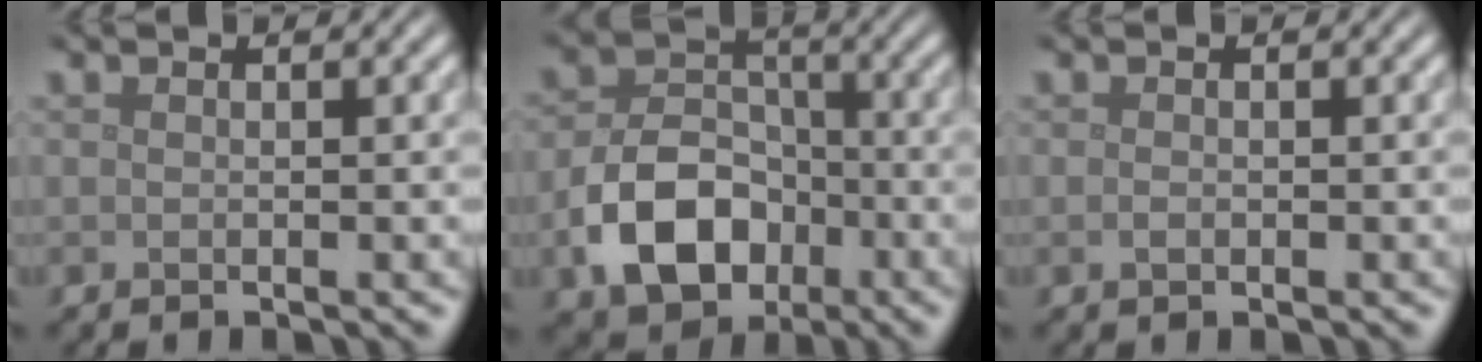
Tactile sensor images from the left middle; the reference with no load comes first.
{"total": 7.6, "force": [-3.0, 5.4, 4.5], "torque": [-0.083, -0.006, -0.053]}
{"total": 0.7, "force": [-0.2, 0.5, 0.5], "torque": [-0.011, -0.002, -0.004]}